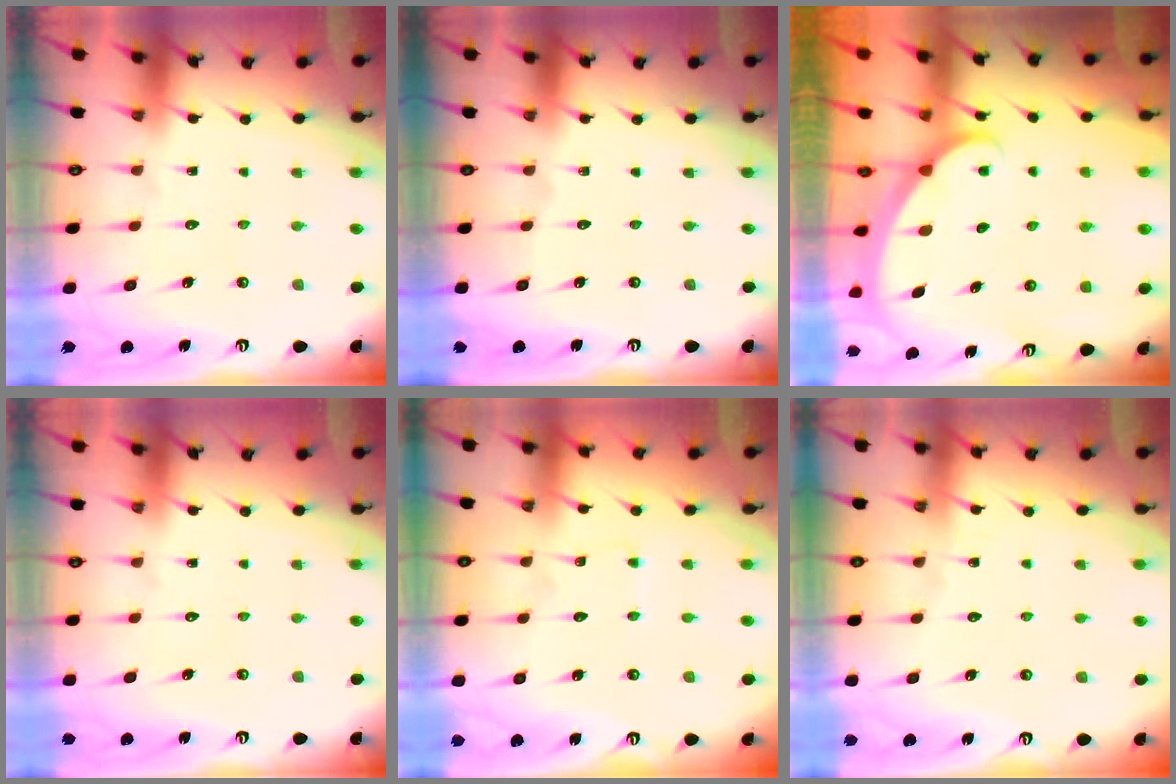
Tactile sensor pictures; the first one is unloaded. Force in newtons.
{"total": 0.0}
{"total": 1.9, "press": 1.9, "slide": 0.1}
{"total": 0.0}
{"total": 2.5, "press": 2.5, "slide": 0.3}
{"total": 2.7, "press": 2.7, "slide": 0.3}